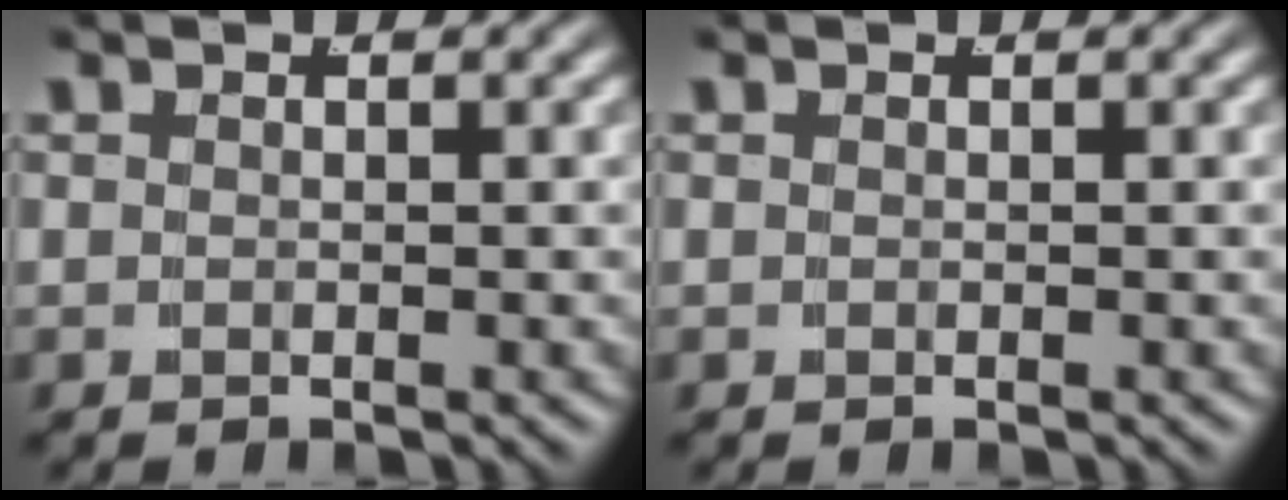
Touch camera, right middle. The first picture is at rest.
{"total": 0.0}